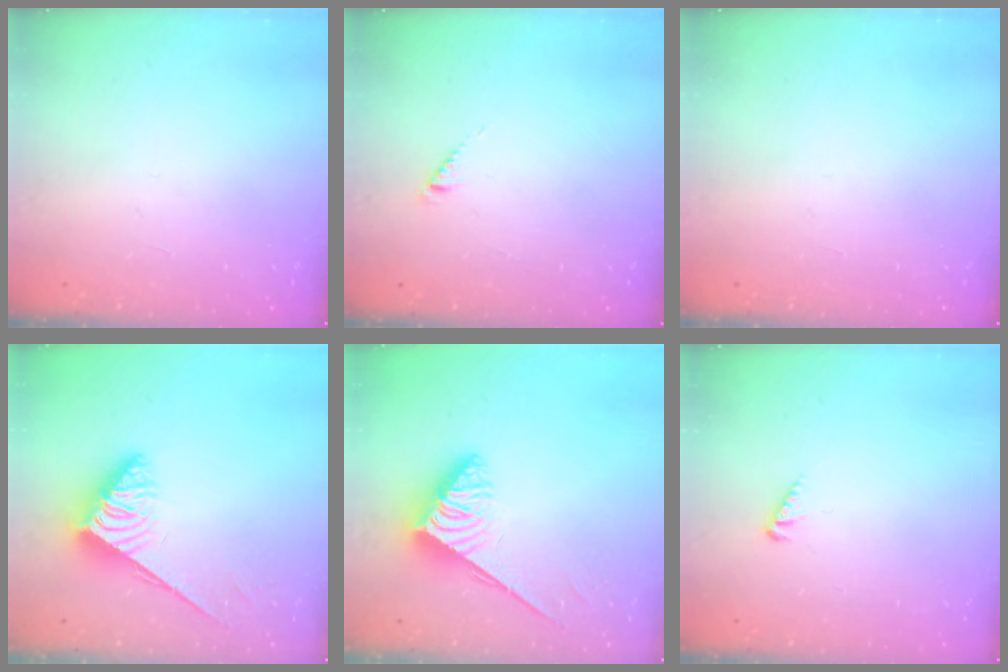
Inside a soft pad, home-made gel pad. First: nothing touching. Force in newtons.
{"total": 2.6, "press": 2.6, "slide": 0.4}
{"total": 0.0}
{"total": 3.8, "press": 3.7, "slide": 0.6}
{"total": 3.6, "press": 3.5, "slide": 0.6}
{"total": 1.9, "press": 1.8, "slide": 0.3}